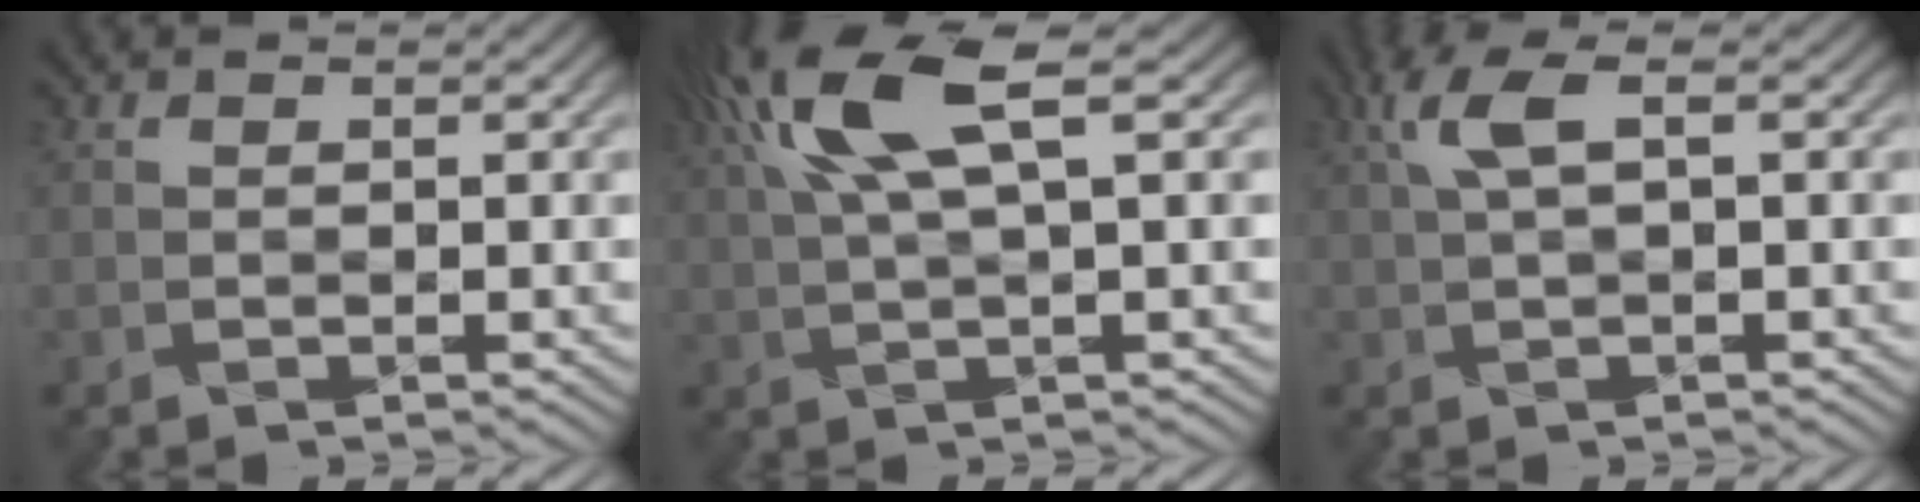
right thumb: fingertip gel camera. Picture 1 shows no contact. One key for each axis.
{"total": 9.1, "fx": 3.5, "fy": 2.0, "fz": 8.2, "tx": -0.159, "ty": 0.025, "tz": 0.070}
{"total": 3.8, "fx": 1.2, "fy": 0.9, "fz": 3.5, "tx": -0.076, "ty": 0.010, "tz": 0.027}